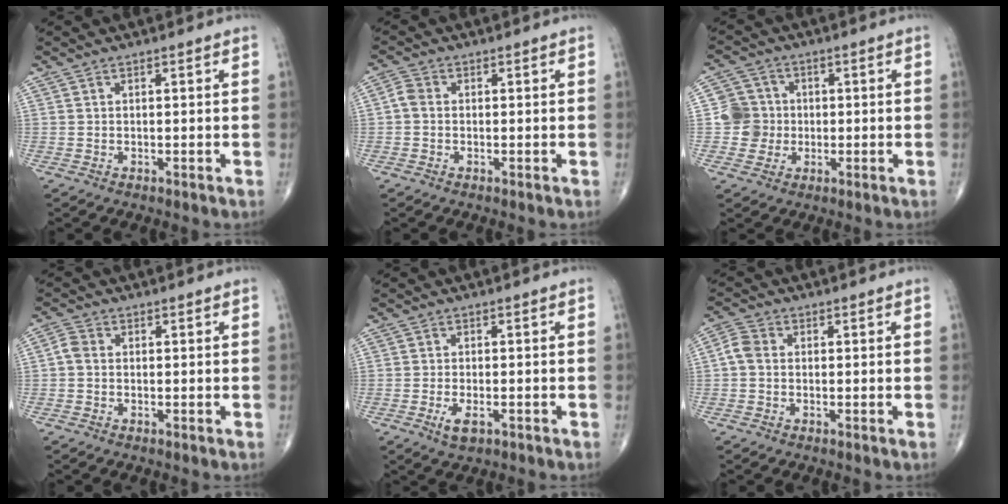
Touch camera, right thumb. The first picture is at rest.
{"total": 2.2, "force": [-0.3, 1.7, 1.4], "torque": [-0.025, 0.004, -0.015]}
{"total": 6.1, "force": [-0.4, 6.0, 0.7], "torque": [0.019, 0.011, -0.013]}
{"total": 2.2, "force": [-0.3, 1.7, 1.4], "torque": [-0.025, 0.005, -0.014]}
{"total": 3.3, "force": [-1.5, 1.4, 2.5], "torque": [-0.049, -0.003, -0.023]}
{"total": 3.2, "force": [-0.2, 2.5, 2.1], "torque": [-0.044, 0.008, -0.014]}